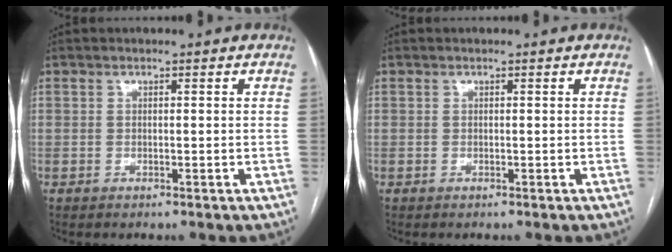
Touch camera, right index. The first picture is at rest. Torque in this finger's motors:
{"motor_torque": [0.00, 0.00, 0.00, 0.00]}